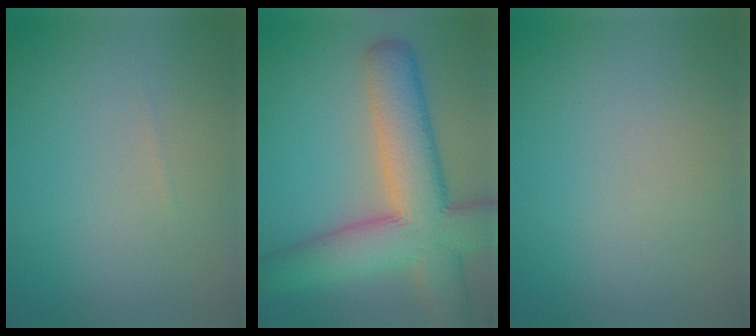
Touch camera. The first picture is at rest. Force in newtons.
{"total": 10.9, "press": 10.9, "slide": 0.6}
{"total": 0.0}